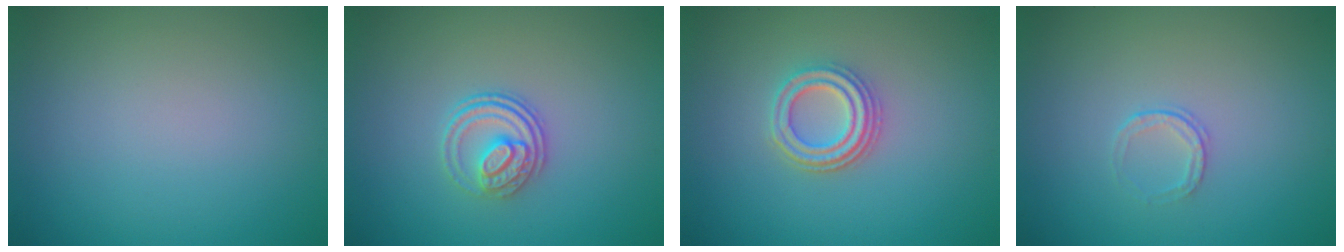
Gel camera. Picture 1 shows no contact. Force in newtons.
{"total": 2.9, "press": 2.4, "slide": 1.6}
{"total": 3.2, "press": 2.8, "slide": 1.6}
{"total": 1.0, "press": 0.7, "slide": 0.7}